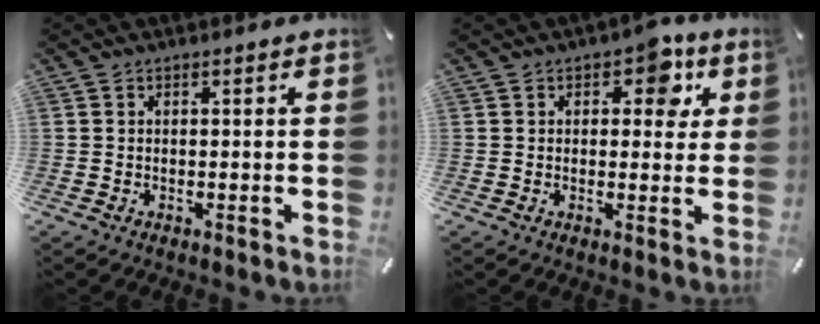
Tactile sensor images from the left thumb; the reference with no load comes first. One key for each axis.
{"total": 7.4, "fx": 3.1, "fy": 4.6, "fz": 4.8, "tx": -0.041, "ty": -0.008, "tz": 0.043}